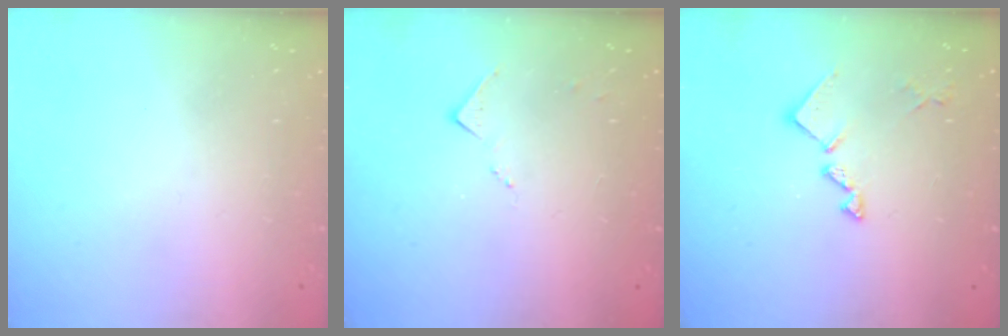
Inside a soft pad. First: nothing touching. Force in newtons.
{"total": 6.4, "press": 6.3, "slide": 0.8}
{"total": 12.1, "press": 12.1, "slide": 0.6}